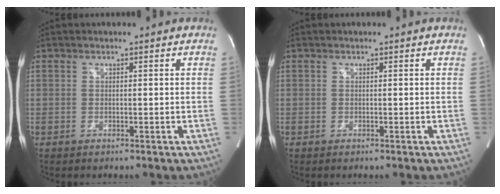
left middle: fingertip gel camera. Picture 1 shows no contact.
{"total": 0.0}